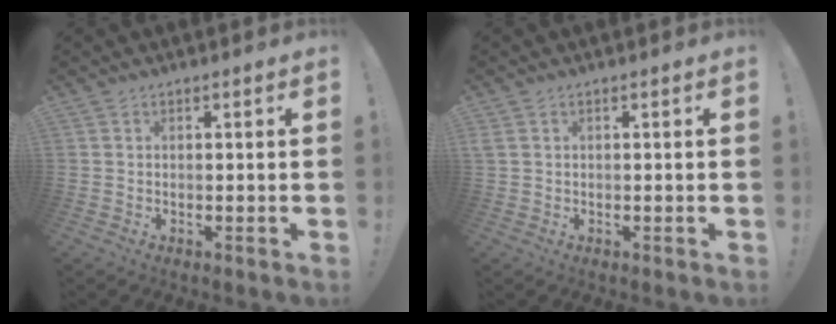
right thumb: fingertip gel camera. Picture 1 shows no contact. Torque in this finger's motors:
{"motor_torque": [-0.13, -0.28, 0.13, 0.09, 0.02]}